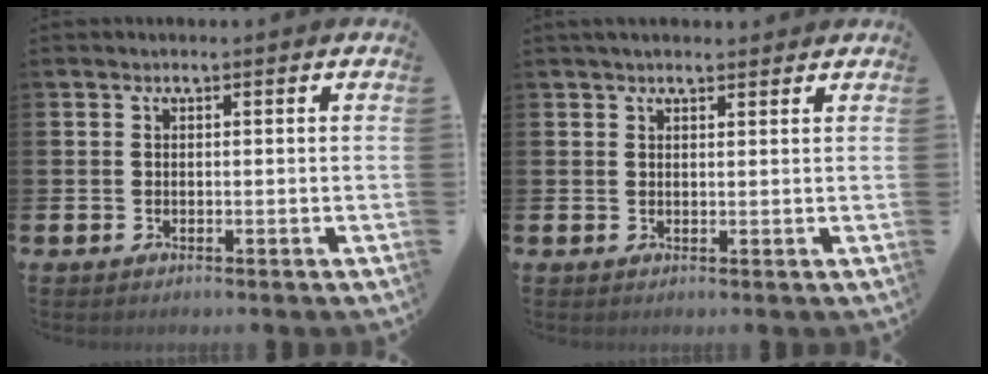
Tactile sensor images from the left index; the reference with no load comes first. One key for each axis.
{"total": 2.0, "fx": 1.9, "fy": 0.6, "fz": 0.5, "tx": -0.004, "ty": -0.002, "tz": 0.032}